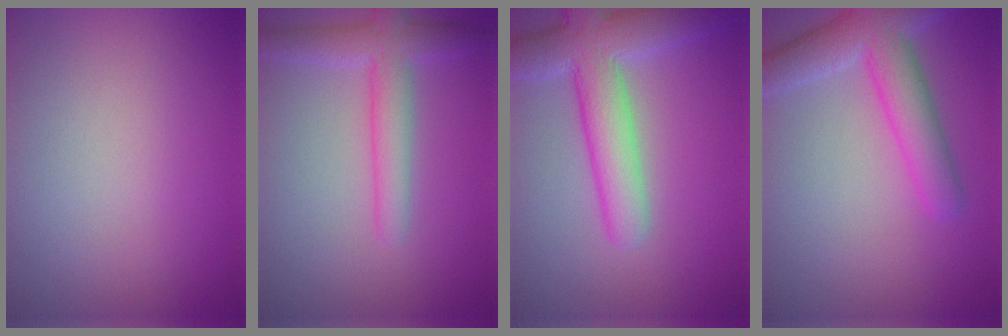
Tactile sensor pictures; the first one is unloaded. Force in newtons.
{"total": 3.8, "press": 3.8, "slide": 0.2}
{"total": 7.1, "press": 7.1, "slide": 0.5}
{"total": 6.0, "press": 6.0, "slide": 0.4}